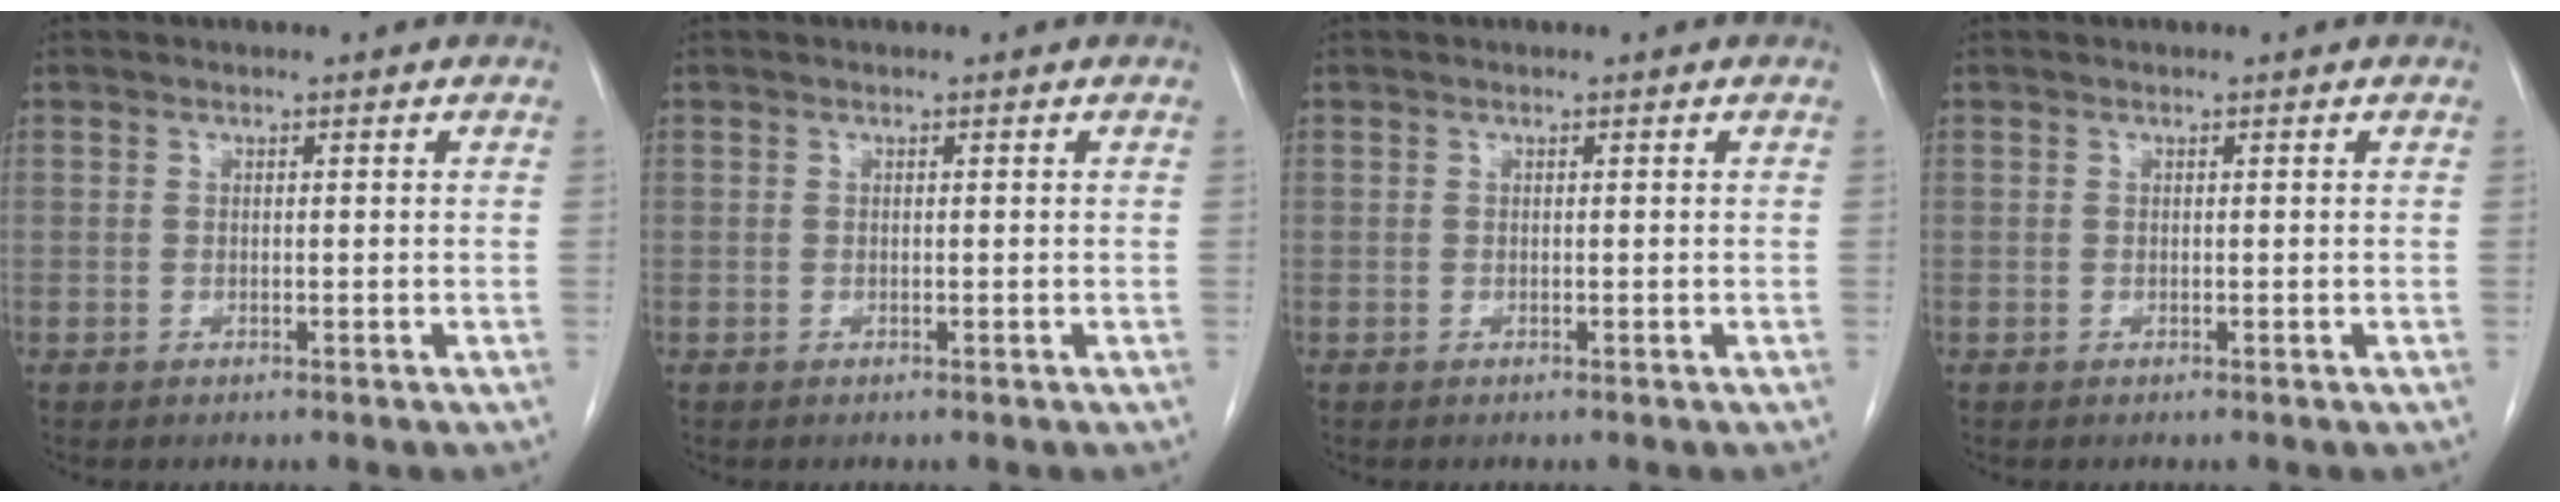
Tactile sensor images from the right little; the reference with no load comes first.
{"total": 0.0}
{"total": 0.0}
{"total": 0.0}